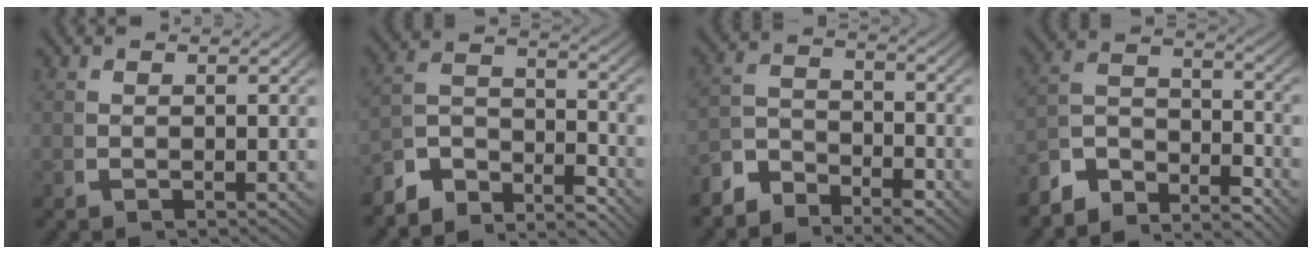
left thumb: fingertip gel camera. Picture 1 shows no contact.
{"total": 8.1, "force": [-3.8, 5.2, 4.9], "torque": [-0.102, -0.029, -0.065]}
{"total": 4.8, "force": [-3.6, 2.6, 1.9], "torque": [-0.024, -0.012, -0.067]}
{"total": 7.1, "force": [-3.5, 4.3, 4.4], "torque": [-0.084, -0.025, -0.061]}